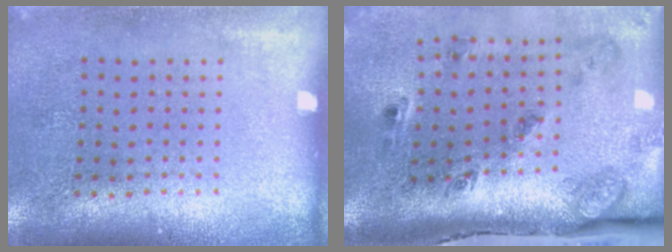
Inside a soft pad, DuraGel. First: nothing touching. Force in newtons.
{"total": 3.1, "press": 2.0, "slide": 2.4}